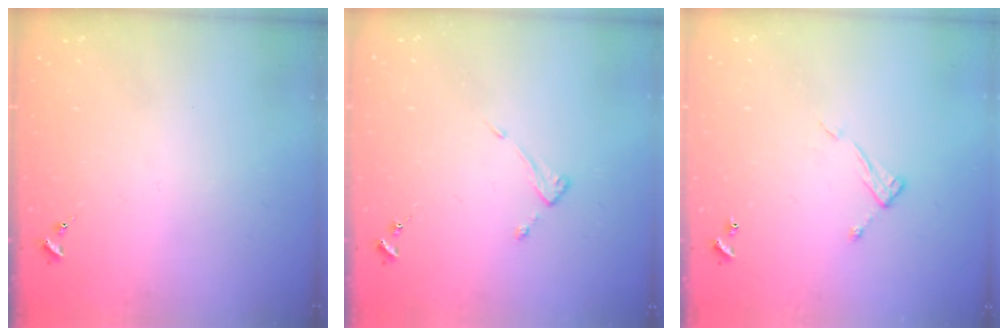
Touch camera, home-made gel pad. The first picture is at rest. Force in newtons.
{"total": 4.1, "press": 4.0, "slide": 0.4}
{"total": 7.3, "press": 7.3, "slide": 0.4}